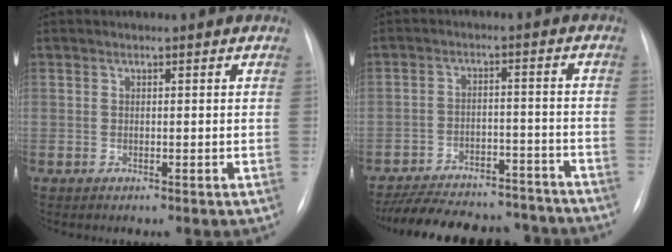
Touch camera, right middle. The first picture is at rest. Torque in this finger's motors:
{"motor_torque": [0.90, -1.24, 0.01, 0.02]}